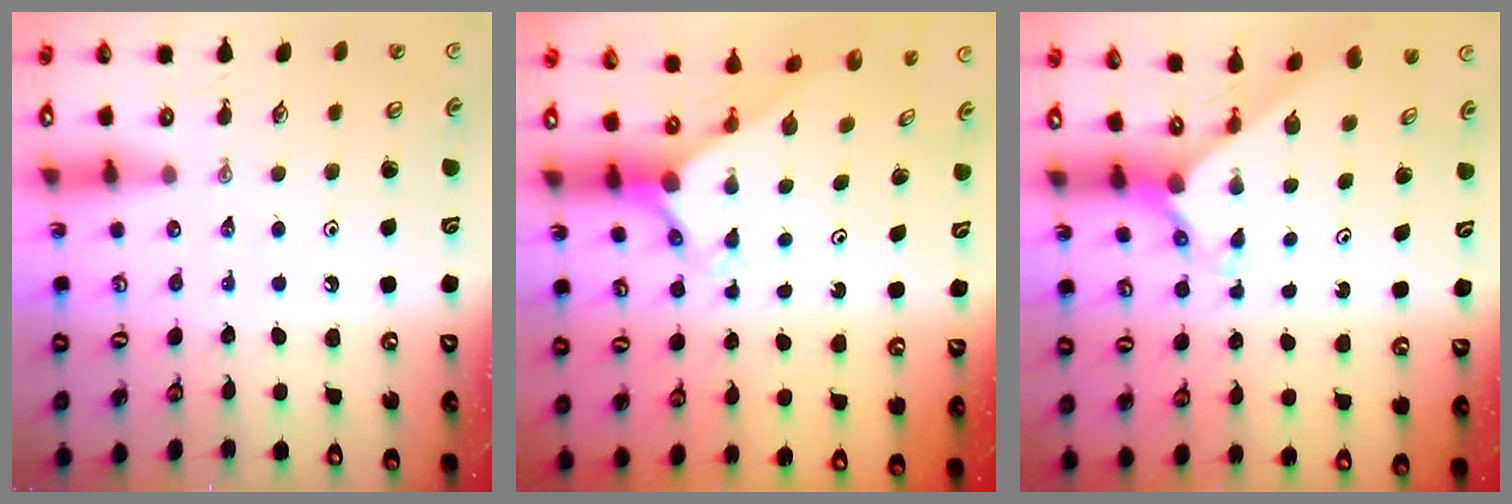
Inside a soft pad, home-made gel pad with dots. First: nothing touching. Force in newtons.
{"total": 2.7, "press": 2.7, "slide": 0.2}
{"total": 2.2, "press": 2.2, "slide": 0.2}